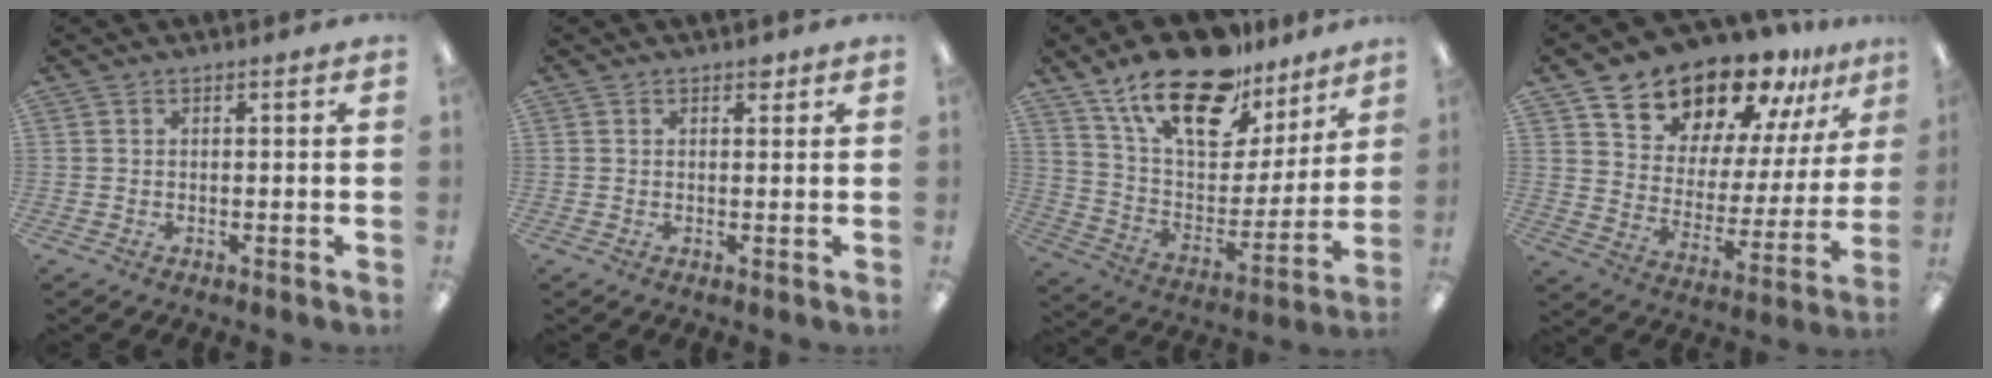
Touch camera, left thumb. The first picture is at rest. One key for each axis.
{"total": 1.6, "fx": 1.0, "fy": 1.0, "fz": 0.8, "tx": 0.000, "ty": -0.003, "tz": 0.014}
{"total": 22.0, "fx": 15.3, "fy": 10.2, "fz": 12.0, "tx": -0.208, "ty": -0.092, "tz": 0.271}
{"total": 17.3, "fx": 15.3, "fy": 6.9, "fz": 3.9, "tx": -0.076, "ty": -0.130, "tz": 0.276}